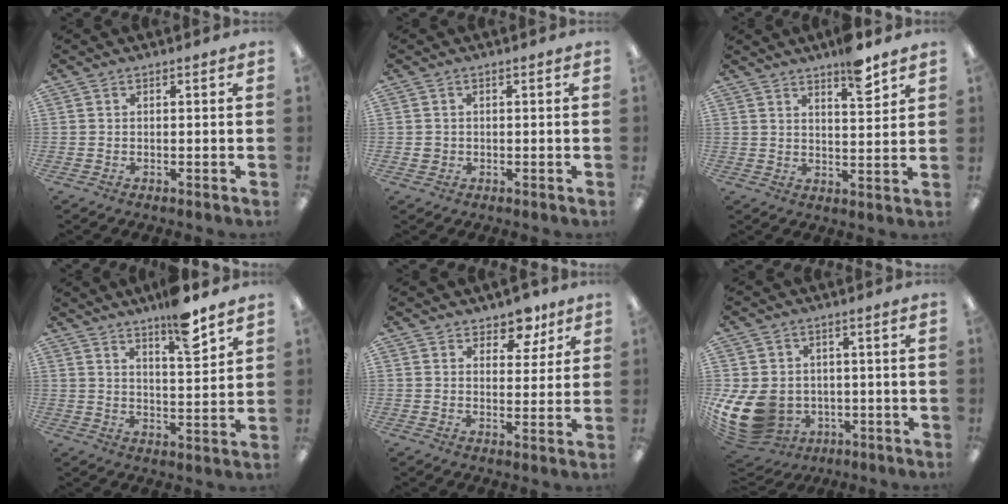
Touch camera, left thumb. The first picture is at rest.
{"total": 1.4, "force": [-0.1, 1.4, 0.3], "torque": [-0.008, 0.004, -0.005]}
{"total": 7.3, "force": [5.7, 1.8, 4.2], "torque": [-0.050, -0.035, 0.092]}
{"total": 10.1, "force": [7.6, 2.0, 6.3], "torque": [-0.086, -0.047, 0.124]}
{"total": 7.0, "force": [5.4, 3.8, 2.4], "torque": [-0.018, -0.032, 0.092]}
{"total": 13.0, "force": [-2.7, 10.7, 6.9], "torque": [-0.173, 0.008, -0.041]}